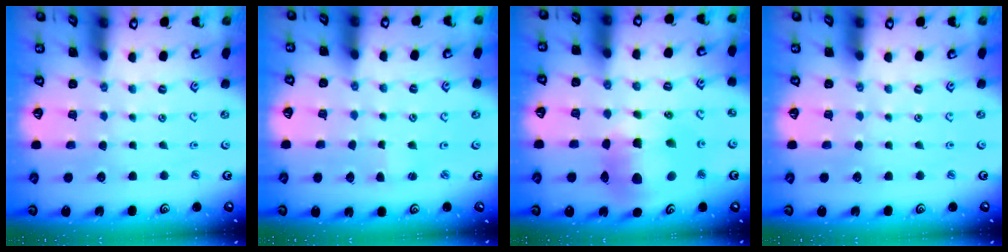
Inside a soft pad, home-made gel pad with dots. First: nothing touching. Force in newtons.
{"total": 1.5, "press": 1.5, "slide": 0.1}
{"total": 14.7, "press": 14.5, "slide": 1.9}
{"total": 0.0}